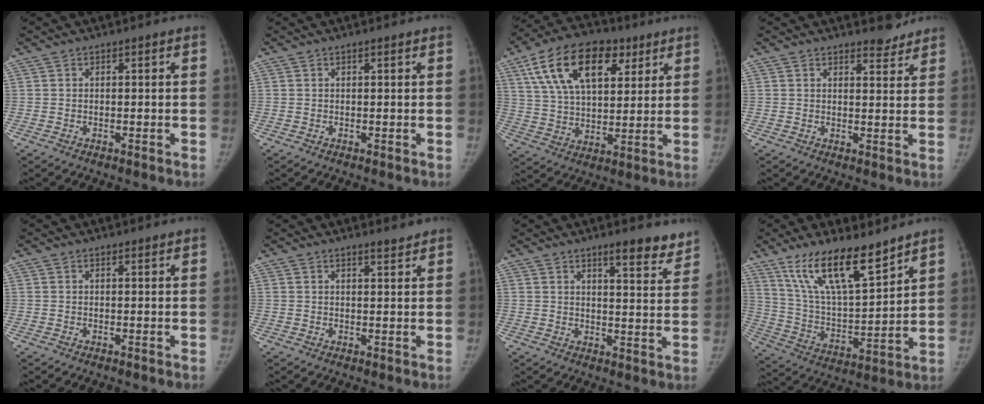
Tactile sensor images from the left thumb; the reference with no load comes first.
{"total": 0.6, "force": [0.5, 0.2, 0.4], "torque": [-0.008, -0.001, 0.007]}
{"total": 20.2, "force": [9.3, 11.3, 14.0], "torque": [-0.224, -0.007, 0.161]}
{"total": 3.9, "force": [3.6, 1.2, 0.9], "torque": [0.004, -0.029, 0.044]}
{"total": 0.9, "force": [0.8, 0.2, 0.3], "torque": [-0.005, -0.002, 0.012]}
{"total": 2.1, "force": [1.9, 0.3, 0.9], "torque": [-0.008, -0.016, 0.028]}
{"total": 8.7, "force": [6.8, 2.1, 5.1], "torque": [-0.037, -0.042, 0.087]}
{"total": 17.3, "force": [12.3, 5.0, 11.1], "torque": [-0.168, -0.065, 0.237]}